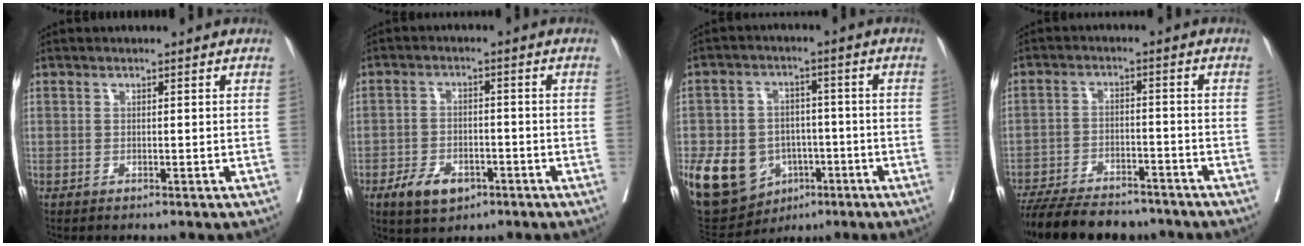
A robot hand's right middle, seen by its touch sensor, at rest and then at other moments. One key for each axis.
{"total": 5.9, "fx": -3.3, "fy": 3.5, "fz": 3.4, "tx": -0.061, "ty": 0.002, "tz": -0.050}
{"total": 13.5, "fx": -4.8, "fy": 10.6, "fz": 6.8, "tx": -0.143, "ty": 0.014, "tz": -0.065}
{"total": 15.5, "fx": -13.4, "fy": 4.4, "fz": 6.4, "tx": -0.125, "ty": -0.013, "tz": -0.200}